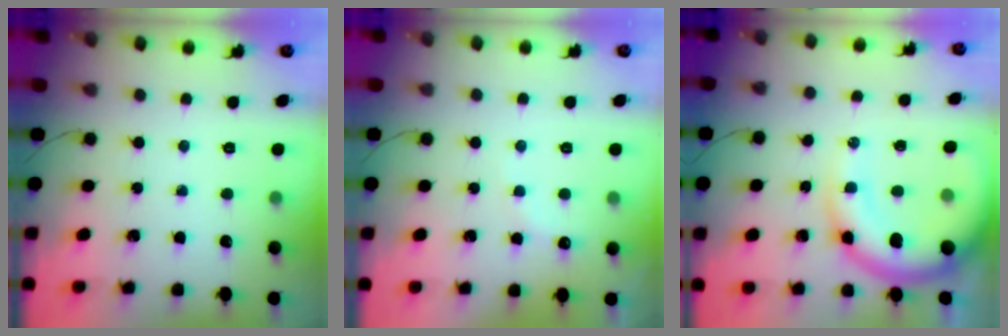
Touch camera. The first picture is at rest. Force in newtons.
{"total": 6.3, "press": 6.3, "slide": 0.9}
{"total": 13.6, "press": 13.3, "slide": 2.9}